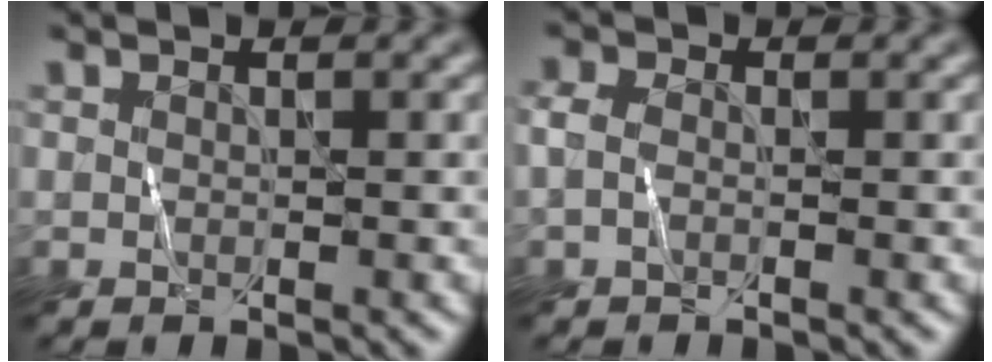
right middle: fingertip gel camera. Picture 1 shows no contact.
{"total": 1.1, "force": [-0.4, 0.7, 0.7], "torque": [-0.017, 0.005, -0.012]}